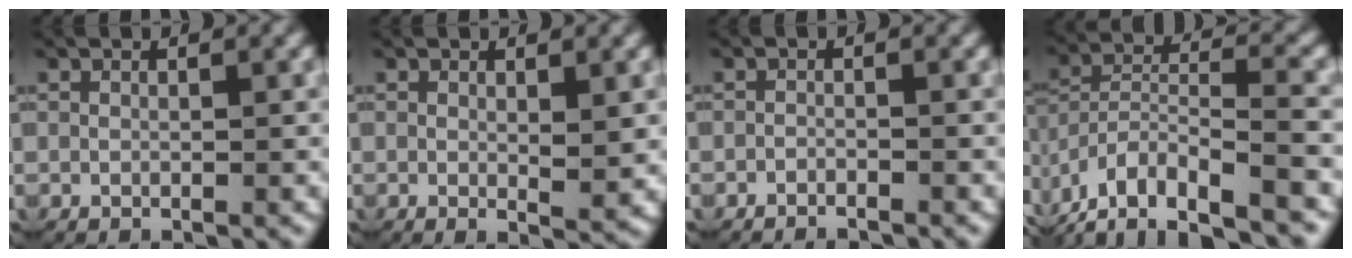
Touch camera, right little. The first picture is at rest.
{"total": 1.3, "force": [0.4, 0.2, 1.2], "torque": [-0.017, -0.012, 0.009]}
{"total": 1.7, "force": [-1.7, 0.2, 0.2], "torque": [-0.006, -0.008, -0.028]}
{"total": 9.5, "force": [-5.1, 6.2, 5.0], "torque": [-0.111, -0.021, -0.082]}